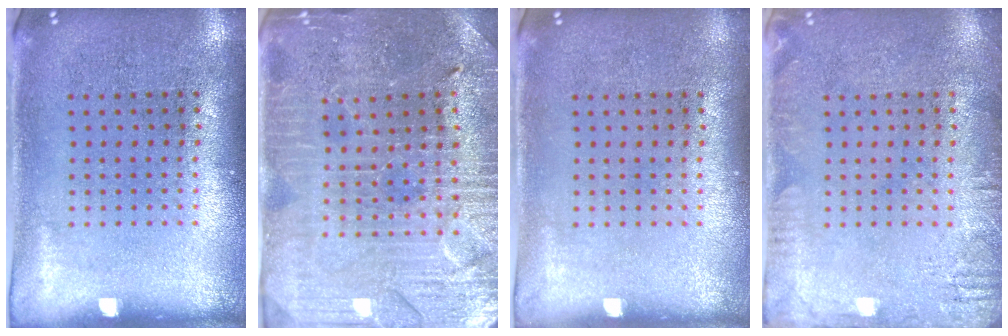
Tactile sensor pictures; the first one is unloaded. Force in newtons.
{"total": 3.3, "press": 3.2, "slide": 0.5}
{"total": 0.0}
{"total": 2.2, "press": 2.2, "slide": 0.3}